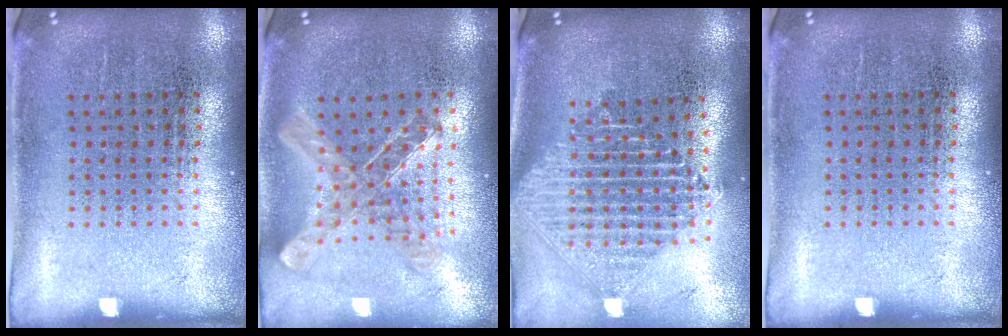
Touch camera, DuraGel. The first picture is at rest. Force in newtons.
{"total": 0.9, "press": 0.9, "slide": 0.1}
{"total": 2.4, "press": 1.9, "slide": 1.5}
{"total": 0.0}